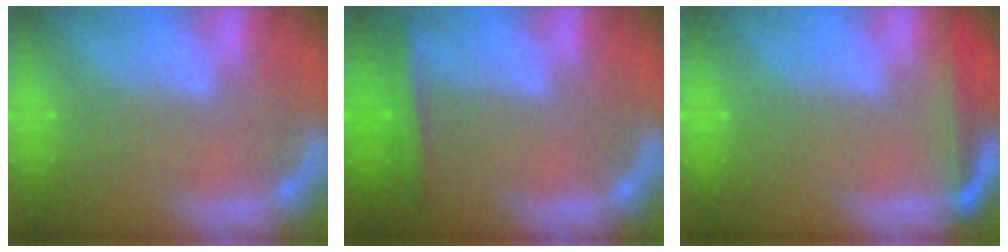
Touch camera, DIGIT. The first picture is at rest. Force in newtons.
{"total": 2.9}
{"total": 4.0}